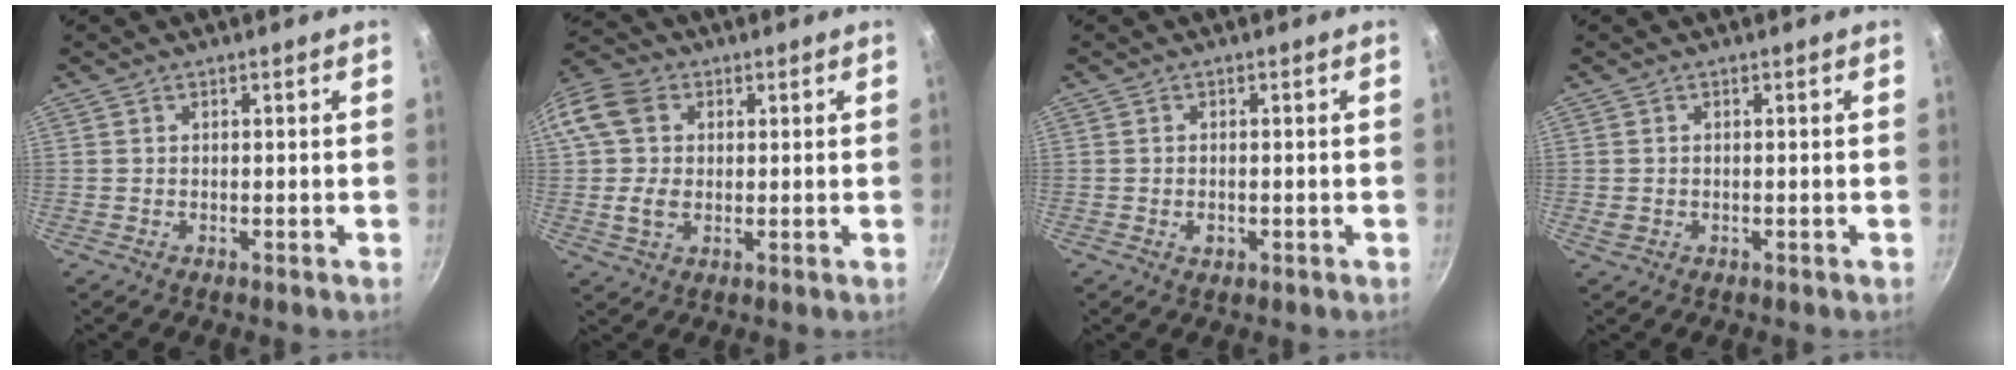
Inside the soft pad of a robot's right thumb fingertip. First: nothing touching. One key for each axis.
{"total": 12.4, "fx": 1.6, "fy": 9.7, "fz": 7.5, "tx": -0.148, "ty": 0.015, "tz": 0.018}
{"total": 1.8, "fx": -0.5, "fy": 1.2, "fz": 1.3, "tx": -0.021, "ty": 0.000, "tz": -0.008}
{"total": 1.1, "fx": -0.2, "fy": 0.8, "fz": 0.6, "tx": -0.012, "ty": 0.001, "tz": -0.001}